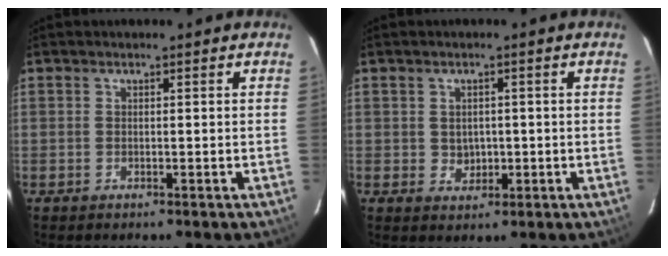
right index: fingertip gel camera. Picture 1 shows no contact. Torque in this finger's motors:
{"motor_torque": [-0.15, -0.09, 0.01, 0.00]}